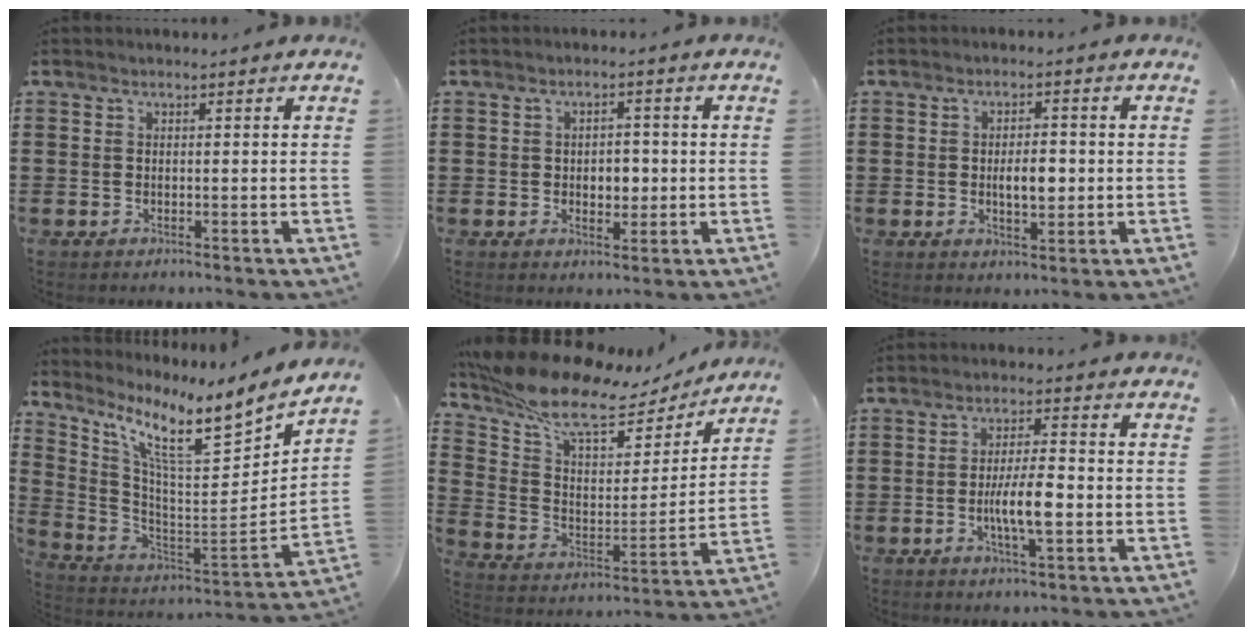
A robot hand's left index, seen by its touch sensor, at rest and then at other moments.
{"total": 3.4, "force": [-0.3, 2.2, 2.5], "torque": [-0.039, 0.001, -0.013]}
{"total": 4.0, "force": [-0.2, 2.1, 3.4], "torque": [-0.052, -0.002, -0.010]}
{"total": 10.1, "force": [6.7, 1.6, 7.4], "torque": [-0.158, -0.052, 0.102]}
{"total": 12.1, "force": [9.0, 4.4, 6.7], "torque": [-0.151, -0.046, 0.154]}
{"total": 7.0, "force": [-1.5, 1.8, 6.6], "torque": [-0.125, -0.007, -0.033]}